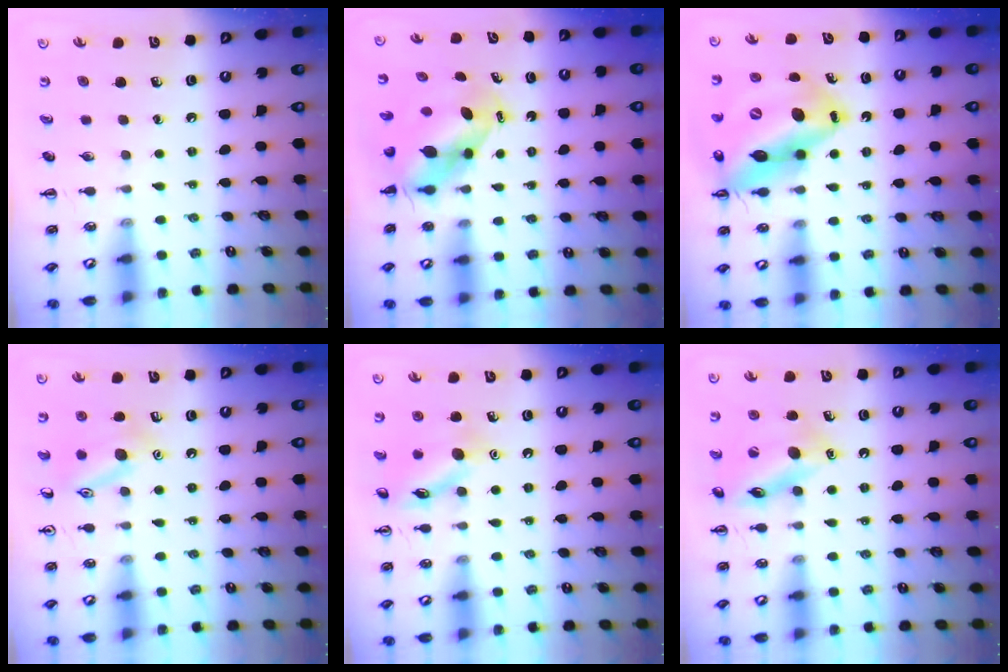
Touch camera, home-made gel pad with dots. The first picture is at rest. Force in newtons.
{"total": 6.4, "press": 6.2, "slide": 1.7}
{"total": 22.4, "press": 21.6, "slide": 5.7}
{"total": 12.2, "press": 12.2, "slide": 0.8}
{"total": 12.3, "press": 12.3, "slide": 0.7}
{"total": 15.0, "press": 14.9, "slide": 1.7}